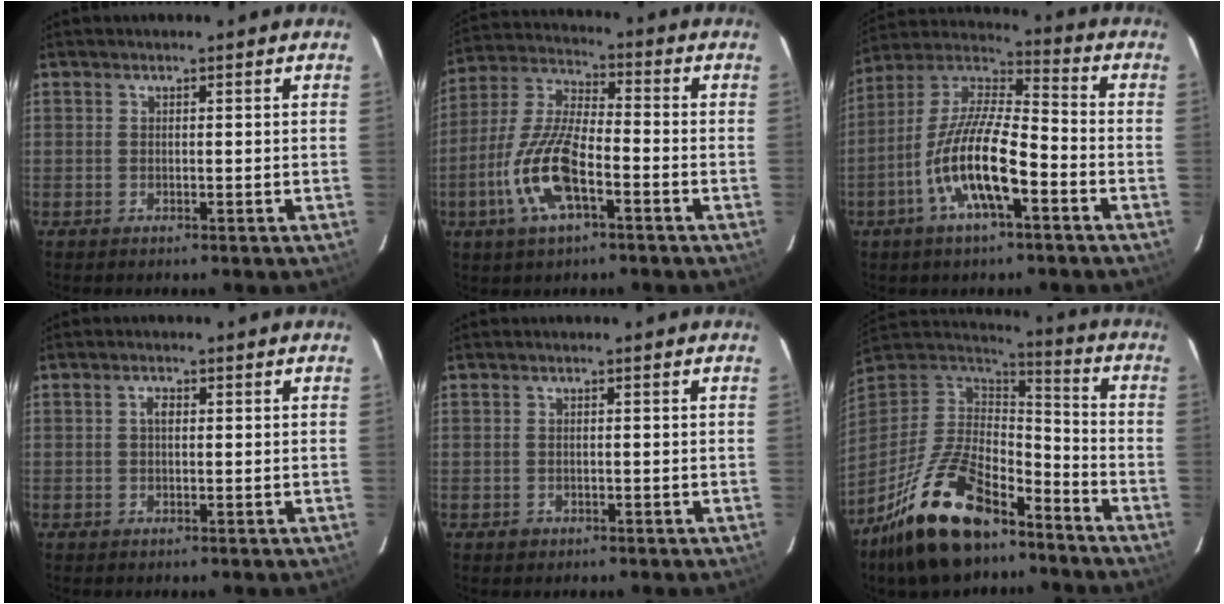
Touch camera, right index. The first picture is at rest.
{"total": 13.8, "force": [-5.5, 4.6, 11.8], "torque": [-0.255, -0.003, -0.109]}
{"total": 15.2, "force": [-6.3, 4.0, 13.3], "torque": [-0.266, -0.005, -0.124]}
{"total": 1.4, "force": [0.2, 0.8, 1.1], "torque": [-0.021, 0.006, 0.001]}
{"total": 1.2, "force": [-0.6, 1.0, 0.3], "torque": [-0.004, 0.001, -0.005]}
{"total": 23.0, "force": [-15.5, 10.0, 13.8], "torque": [-0.283, -0.011, -0.263]}